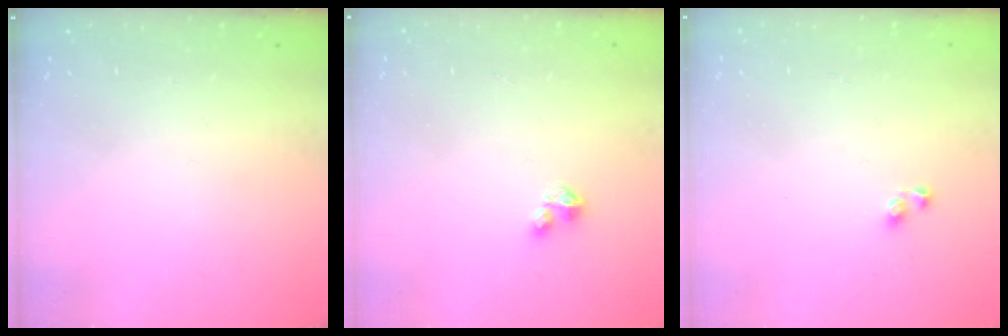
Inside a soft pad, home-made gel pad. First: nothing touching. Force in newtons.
{"total": 2.1, "press": 2.1, "slide": 0.2}
{"total": 3.1, "press": 3.1, "slide": 0.2}